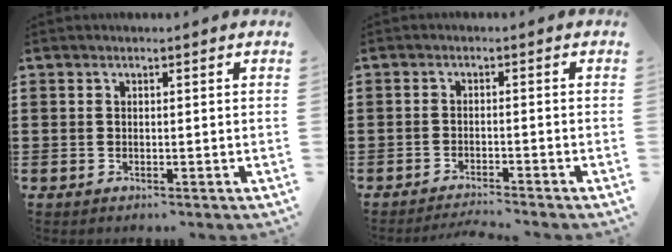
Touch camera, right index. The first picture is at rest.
{"total": 2.1, "force": [-2.0, -0.2, 0.4], "torque": [-0.008, 0.001, -0.042]}